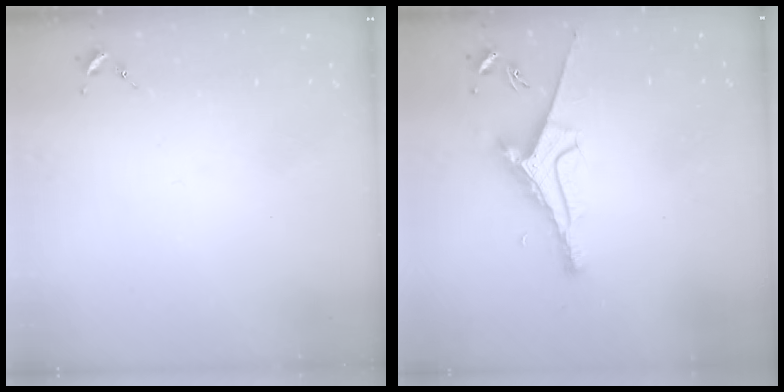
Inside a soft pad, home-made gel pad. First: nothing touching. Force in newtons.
{"total": 8.3, "press": 8.2, "slide": 1.1}